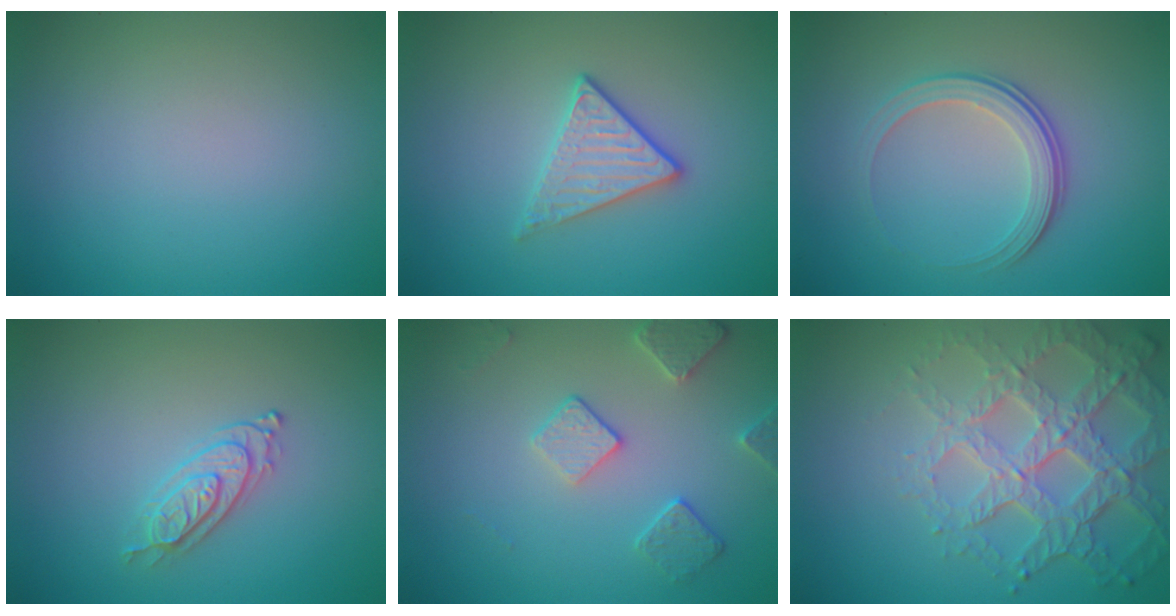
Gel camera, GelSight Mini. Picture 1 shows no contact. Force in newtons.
{"total": 2.8, "press": 2.6, "slide": 1.1}
{"total": 3.5, "press": 2.6, "slide": 2.4}
{"total": 2.2, "press": 2.1, "slide": 0.7}
{"total": 2.8, "press": 2.7, "slide": 0.6}
{"total": 6.9, "press": 5.0, "slide": 4.9}